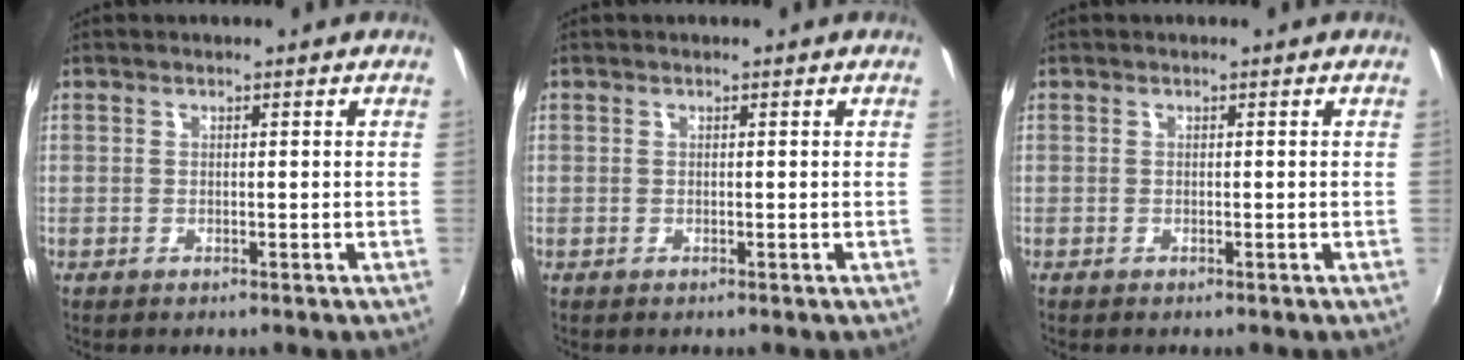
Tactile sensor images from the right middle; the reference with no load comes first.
{"total": 0.0}
{"total": 0.0}